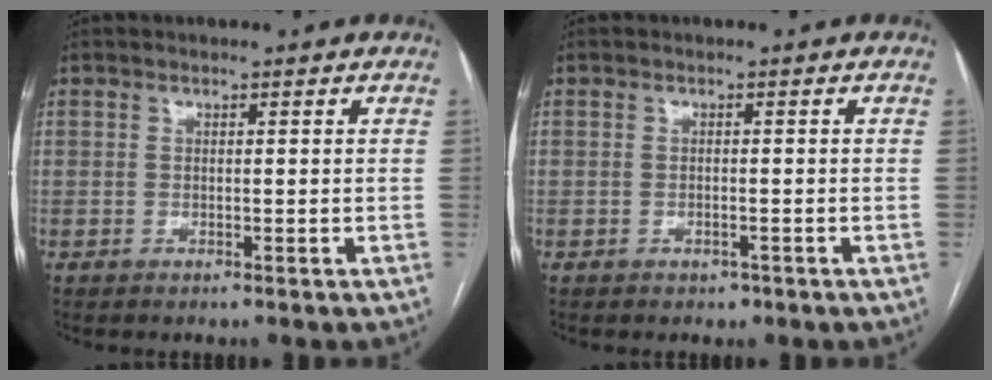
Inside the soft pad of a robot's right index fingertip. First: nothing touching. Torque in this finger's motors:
{"motor_torque": [0.22, 0.00, 0.08, 0.01]}